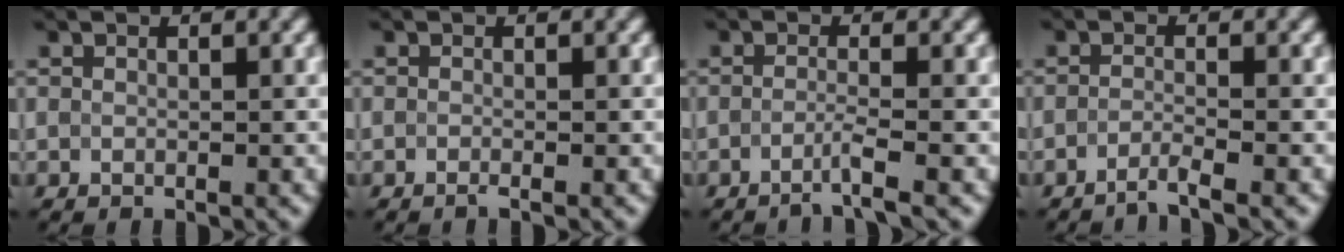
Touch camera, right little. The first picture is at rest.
{"total": 0.9, "force": [-0.9, 0.1, 0.3], "torque": [0.000, -0.008, -0.014]}
{"total": 1.8, "force": [-1.7, -0.3, 0.6], "torque": [-0.004, 0.002, -0.043]}
{"total": 2.0, "force": [-1.9, -0.2, 0.2], "torque": [0.001, 0.001, -0.046]}